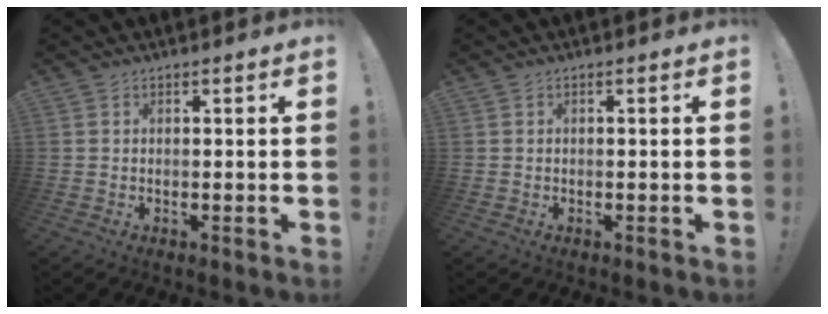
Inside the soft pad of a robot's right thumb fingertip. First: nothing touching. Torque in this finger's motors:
{"motor_torque": [-0.01, 0.13, -0.25, 0.18, 0.08]}